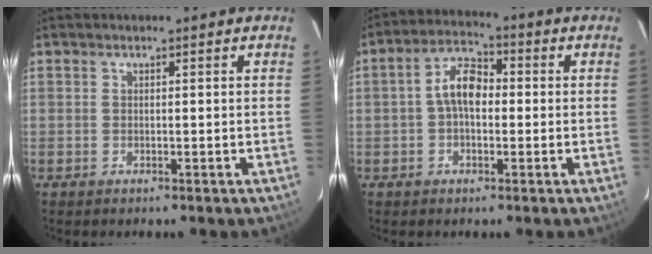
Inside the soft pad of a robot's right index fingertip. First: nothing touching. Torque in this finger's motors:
{"motor_torque": [1.50, 0.02, 0.65, 0.17]}